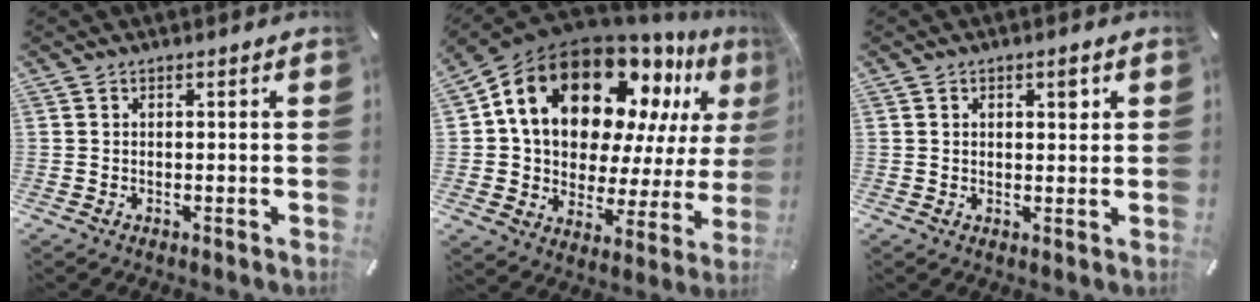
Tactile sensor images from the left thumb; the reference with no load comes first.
{"total": 22.5, "force": [11.8, 14.1, 13.0], "torque": [-0.223, -0.076, 0.205]}
{"total": 2.9, "force": [1.1, 1.6, 2.2], "torque": [-0.022, -0.004, 0.011]}